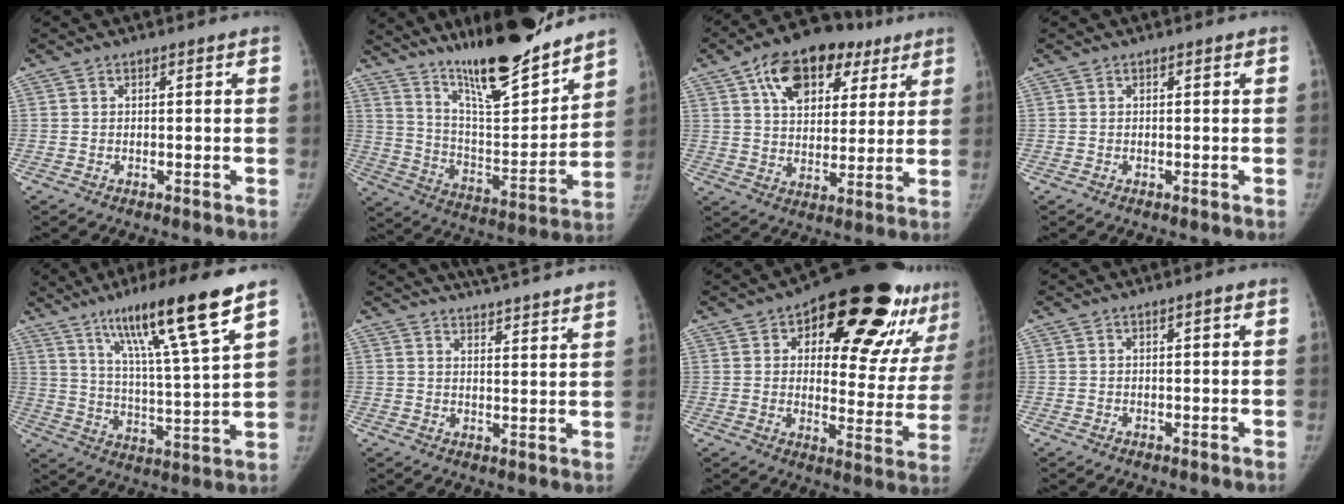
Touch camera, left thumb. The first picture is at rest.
{"total": 22.9, "force": [18.4, 4.2, 13.0], "torque": [-0.176, -0.098, 0.307]}
{"total": 18.2, "force": [9.1, 11.1, 11.1], "torque": [-0.130, -0.006, 0.143]}
{"total": 0.0}
{"total": 17.8, "force": [11.1, 0.9, 13.9], "torque": [-0.225, -0.050, 0.185]}
{"total": 15.4, "force": [14.0, 1.7, 6.2], "torque": [-0.074, -0.034, 0.183]}
{"total": 28.2, "force": [15.5, 12.1, 20.2], "torque": [-0.224, -0.036, 0.213]}
{"total": 1.1, "force": [0.3, 0.1, 1.0], "torque": [-0.017, 0.002, 0.004]}